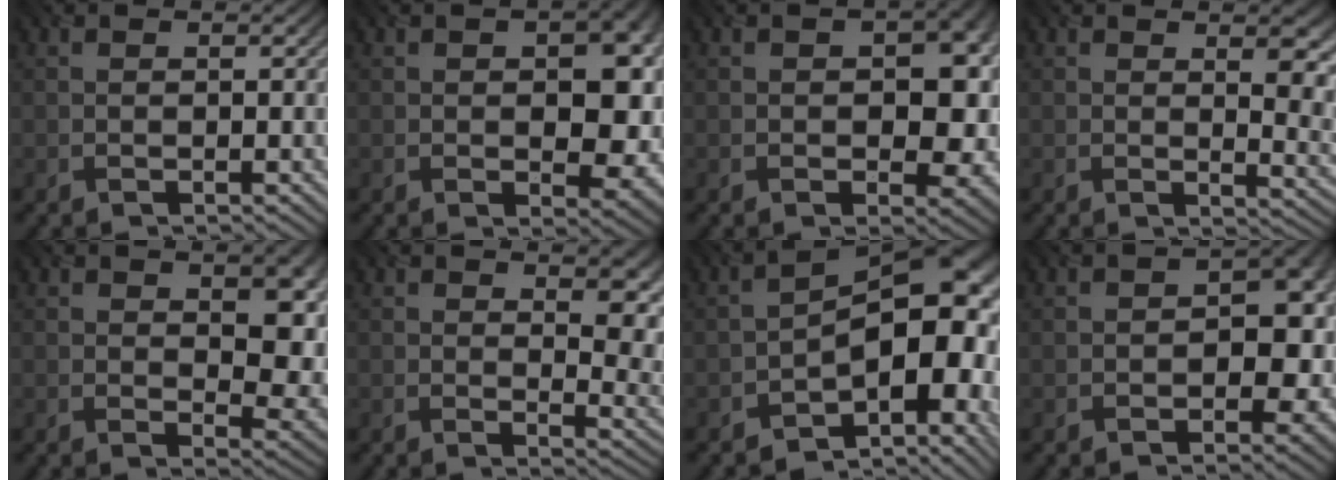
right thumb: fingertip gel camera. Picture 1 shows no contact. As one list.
[{"total": 7.9, "force": [-0.1, 4.8, 6.3], "torque": [-0.081, -0.013, 0.008]}, {"total": 8.0, "force": [-0.2, 5.5, 5.8], "torque": [-0.067, -0.015, 0.003]}, {"total": 7.9, "force": [2.4, 3.3, 6.8], "torque": [-0.082, -0.005, 0.043]}, {"total": 6.9, "force": [1.2, 3.8, 5.6], "torque": [-0.081, -0.006, 0.024]}, {"total": 8.4, "force": [3.3, 3.7, 6.8], "torque": [-0.088, -0.009, 0.057]}, {"total": 14.6, "force": [-3.7, 7.7, 11.8], "torque": [-0.140, -0.007, -0.054]}, {"total": 8.3, "force": [-1.1, 5.8, 5.9], "torque": [-0.051, -0.017, -0.011]}]